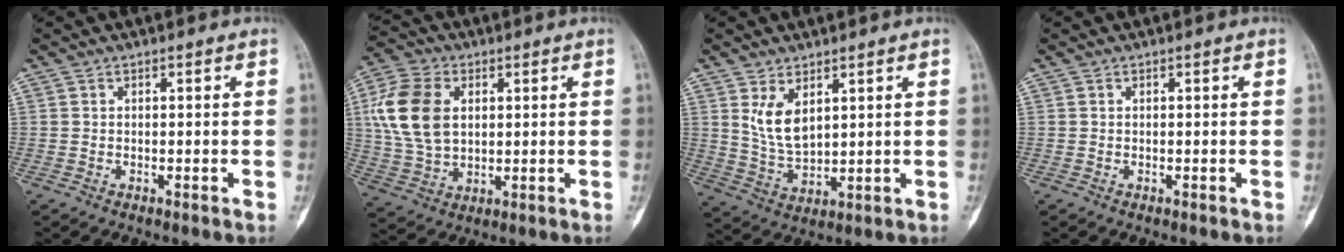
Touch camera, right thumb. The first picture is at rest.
{"total": 13.8, "force": [2.8, 9.4, 9.7], "torque": [-0.190, 0.002, 0.055]}
{"total": 6.9, "force": [3.0, 3.6, 5.1], "torque": [-0.085, -0.024, 0.071]}
{"total": 0.0}